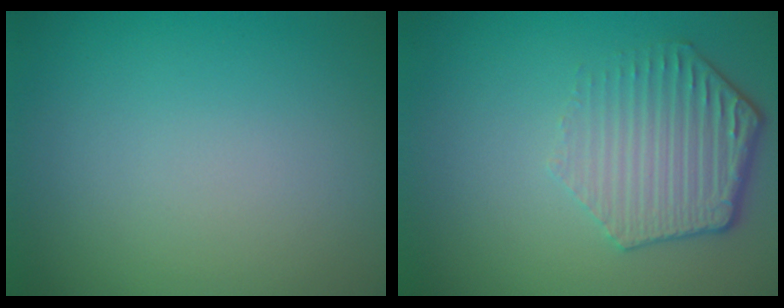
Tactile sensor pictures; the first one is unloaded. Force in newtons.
{"total": 4.3, "press": 3.5, "slide": 2.6}